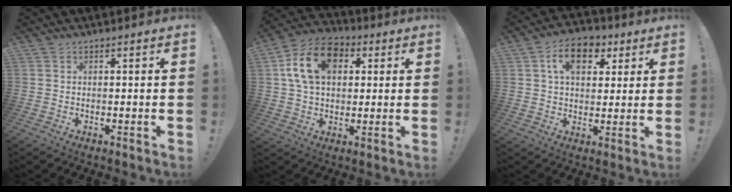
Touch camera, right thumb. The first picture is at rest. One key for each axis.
{"total": 15.4, "fx": 4.7, "fy": 10.6, "fz": 10.1, "tx": -0.173, "ty": -0.002, "tz": 0.087}
{"total": 11.0, "fx": 4.2, "fy": 7.5, "fz": 6.9, "tx": -0.102, "ty": 0.002, "tz": 0.077}